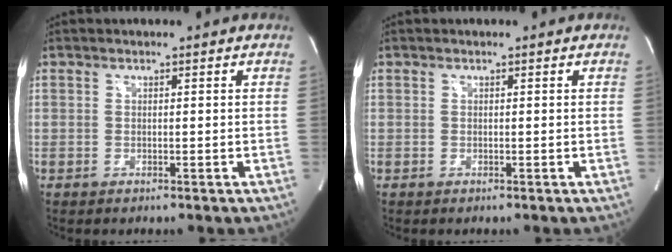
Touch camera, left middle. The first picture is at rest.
{"total": 0.0}